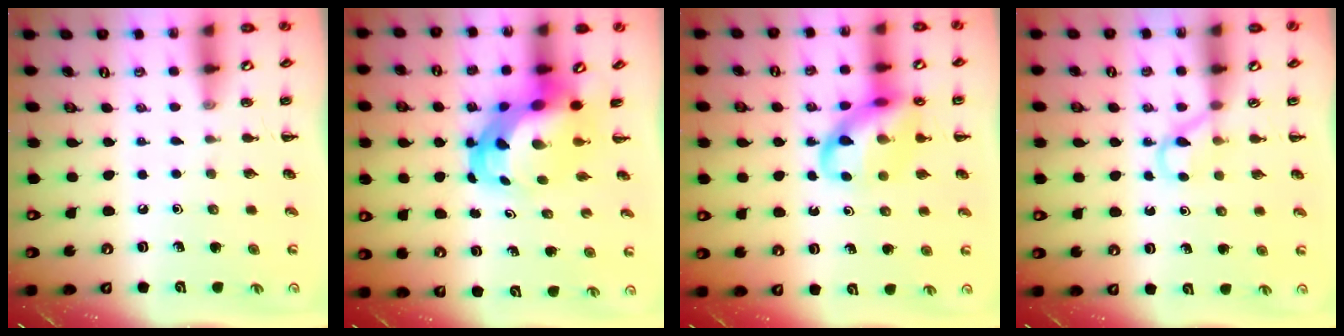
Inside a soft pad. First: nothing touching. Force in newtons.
{"total": 6.2, "press": 6.0, "slide": 1.7}
{"total": 13.8, "press": 13.6, "slide": 2.7}
{"total": 3.0, "press": 2.8, "slide": 1.1}